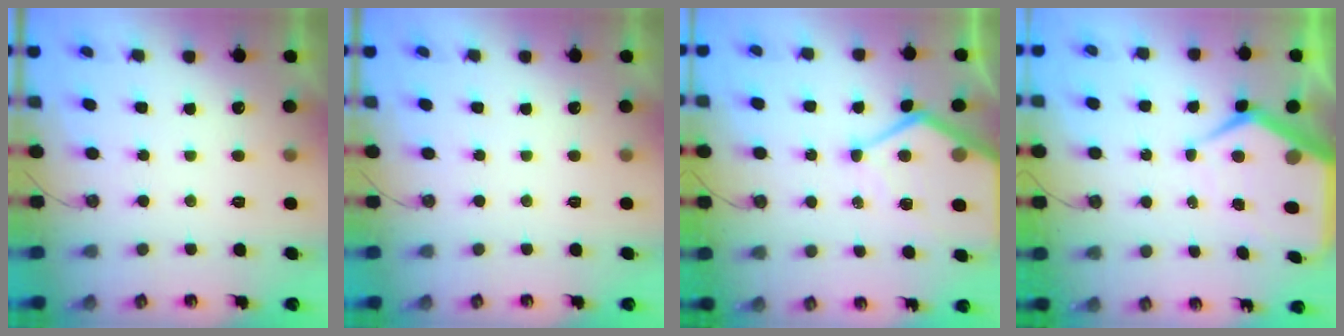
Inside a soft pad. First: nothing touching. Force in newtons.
{"total": 0.0}
{"total": 12.0, "press": 11.9, "slide": 1.3}
{"total": 11.8, "press": 11.7, "slide": 1.1}